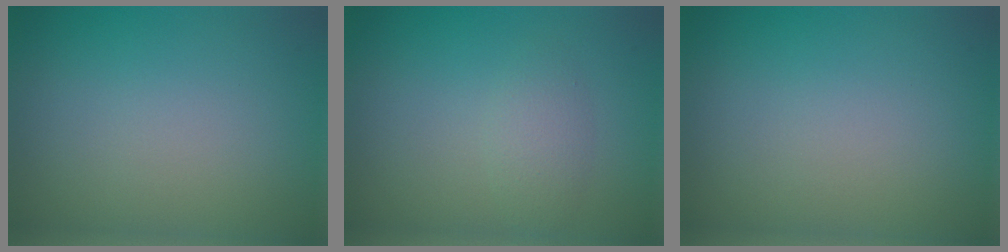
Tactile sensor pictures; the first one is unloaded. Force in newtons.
{"total": 1.8, "press": 1.8, "slide": 0.2}
{"total": 0.0}